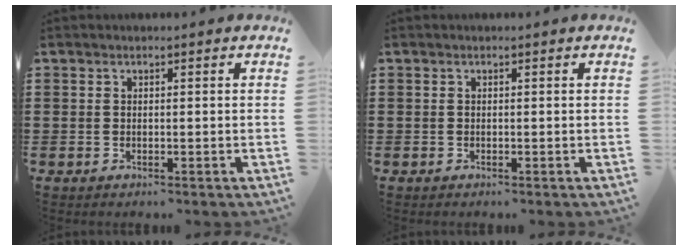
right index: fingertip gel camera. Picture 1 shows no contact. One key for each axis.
{"total": 0.0}